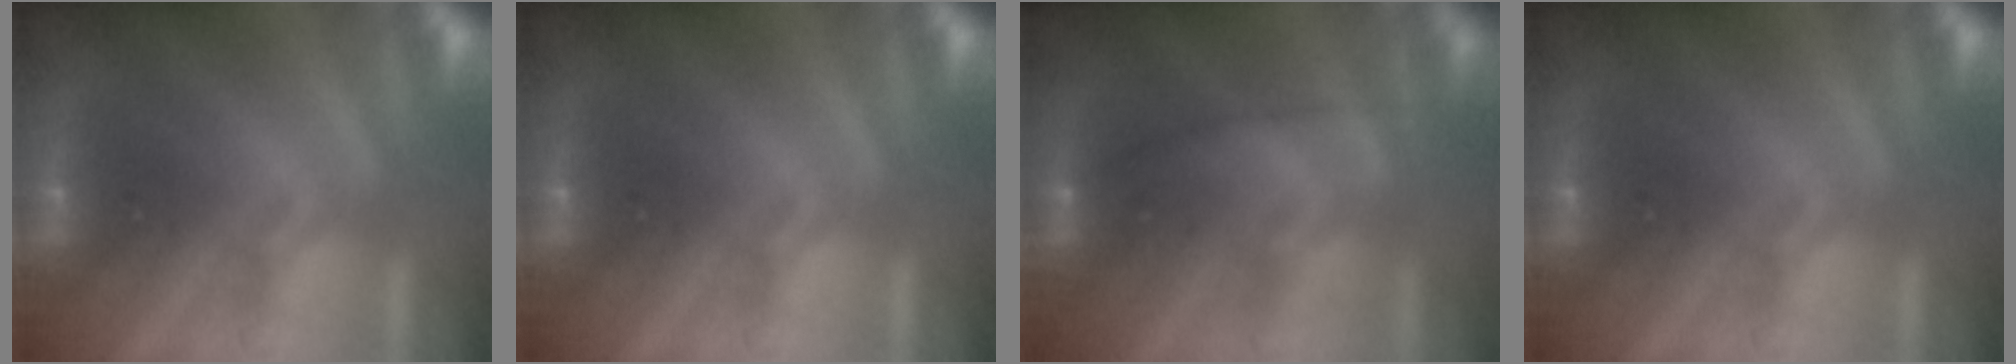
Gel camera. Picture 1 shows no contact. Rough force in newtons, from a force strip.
{"total": 0.0}
{"total": 2.4}
{"total": 0.0}